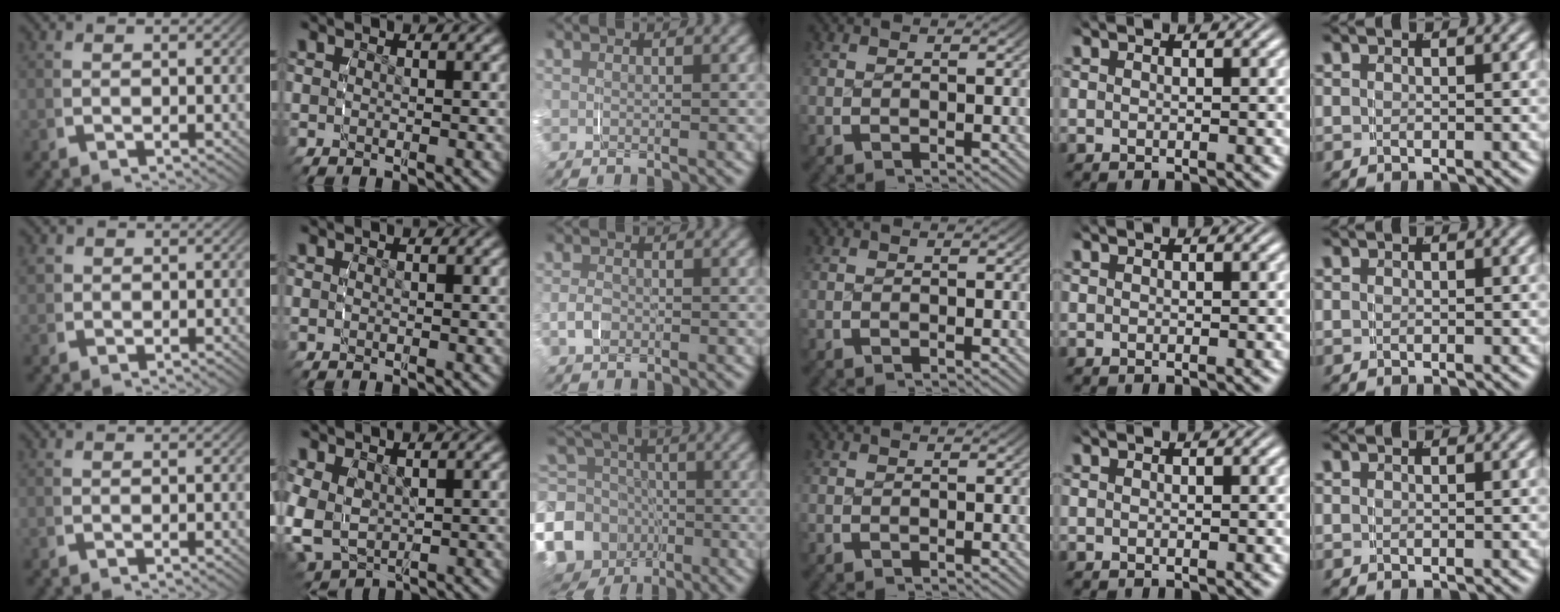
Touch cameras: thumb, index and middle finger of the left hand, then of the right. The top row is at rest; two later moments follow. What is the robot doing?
{"motion": "grasp_and_lifting", "object": "paper towel"}